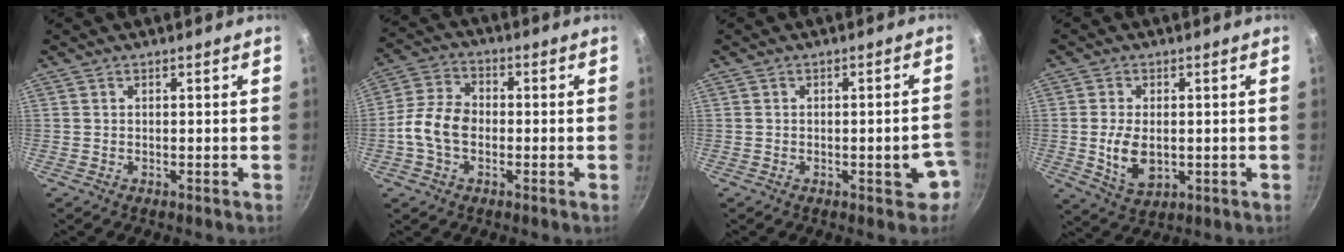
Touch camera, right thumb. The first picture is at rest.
{"total": 8.8, "force": [-1.6, 6.2, 6.0], "torque": [-0.103, 0.029, -0.045]}
{"total": 5.5, "force": [-2.1, 2.2, 4.6], "torque": [-0.030, 0.025, -0.023]}
{"total": 7.7, "force": [-0.5, 4.7, 6.1], "torque": [-0.108, -0.007, 0.001]}